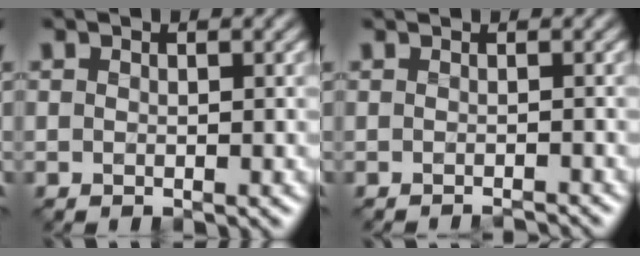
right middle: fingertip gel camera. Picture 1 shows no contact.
{"total": 1.5, "force": [-0.9, 0.4, 1.0], "torque": [0.002, -0.008, -0.020]}